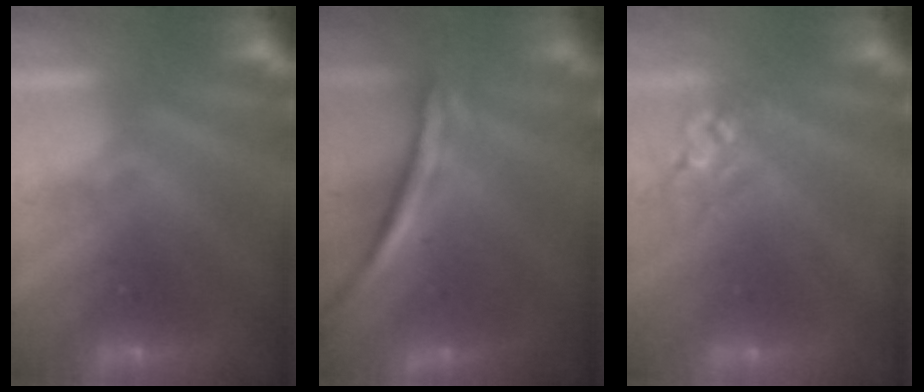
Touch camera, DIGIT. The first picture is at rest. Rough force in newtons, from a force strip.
{"total": 7.2}
{"total": 2.7}